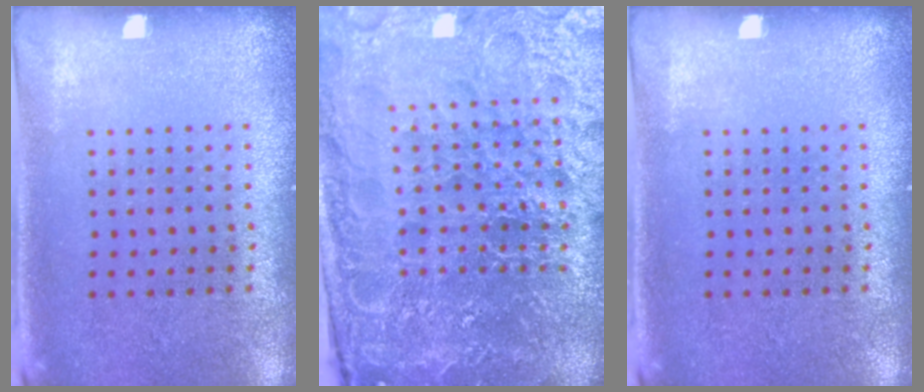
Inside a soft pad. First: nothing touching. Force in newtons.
{"total": 6.9, "press": 6.1, "slide": 3.2}
{"total": 0.0}